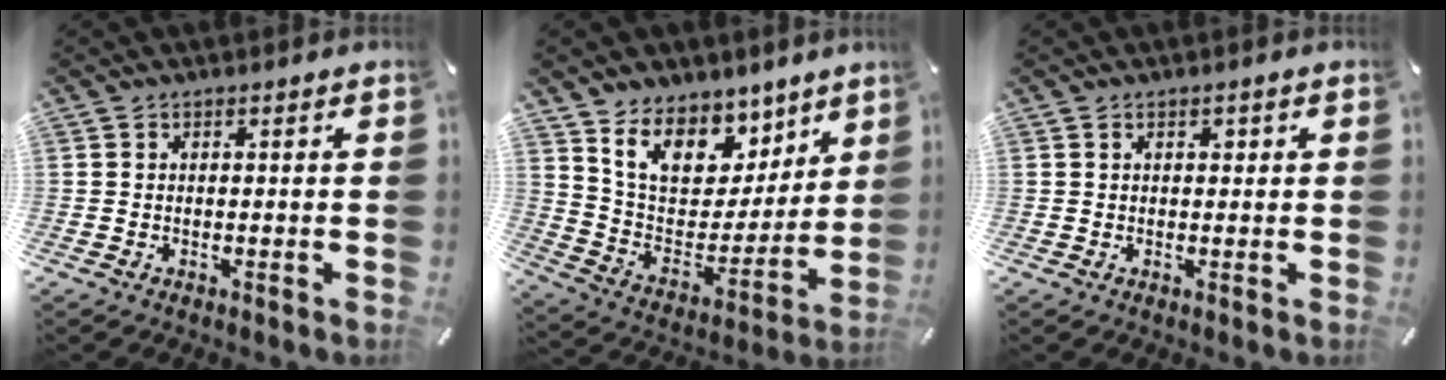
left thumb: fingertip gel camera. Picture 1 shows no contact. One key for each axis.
{"total": 14.0, "fx": 9.6, "fy": 9.3, "fz": 4.4, "tx": -0.085, "ty": -0.077, "tz": 0.180}
{"total": 1.3, "fx": 0.3, "fy": 0.8, "fz": 0.9, "tx": -0.019, "ty": 0.006, "tz": 0.004}